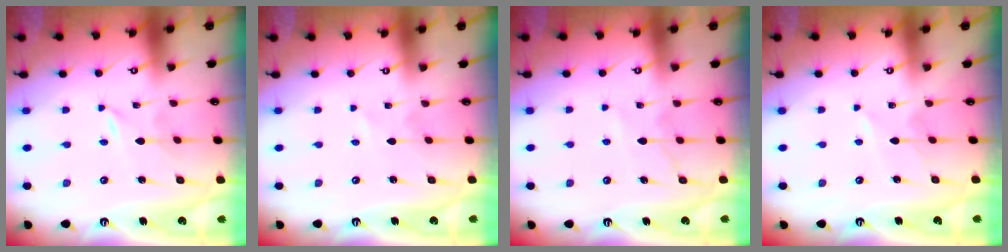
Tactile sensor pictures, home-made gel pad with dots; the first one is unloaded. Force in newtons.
{"total": 0.0}
{"total": 7.2, "press": 7.1, "slide": 0.7}
{"total": 2.7, "press": 2.7, "slide": 0.4}